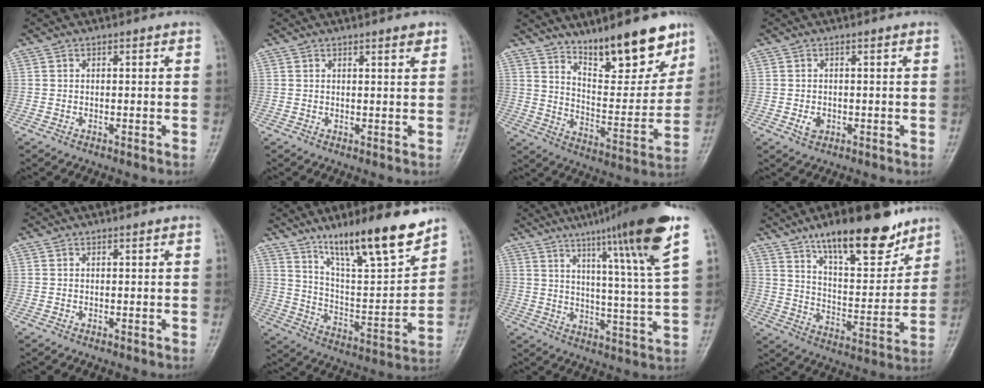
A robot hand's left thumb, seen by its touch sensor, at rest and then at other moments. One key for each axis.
{"total": 1.6, "fx": 1.1, "fy": 0.3, "fz": 1.2, "tx": -0.015, "ty": -0.005, "tz": 0.014}
{"total": 16.8, "fx": 12.0, "fy": 5.1, "fz": 10.6, "tx": -0.114, "ty": -0.085, "tz": 0.199}
{"total": 1.9, "fx": -0.4, "fy": 1.4, "fz": 1.2, "tx": -0.019, "ty": -0.001, "tz": -0.006}
{"total": 0.0}
{"total": 18.1, "fx": 13.2, "fy": 3.4, "fz": 11.9, "tx": -0.167, "ty": -0.080, "tz": 0.227}
{"total": 19.4, "fx": 10.9, "fy": 0.6, "fz": 16.0, "tx": -0.225, "ty": -0.042, "tz": 0.153}
{"total": 18.7, "fx": 13.0, "fy": 6.3, "fz": 11.8, "tx": -0.138, "ty": -0.076, "tz": 0.212}